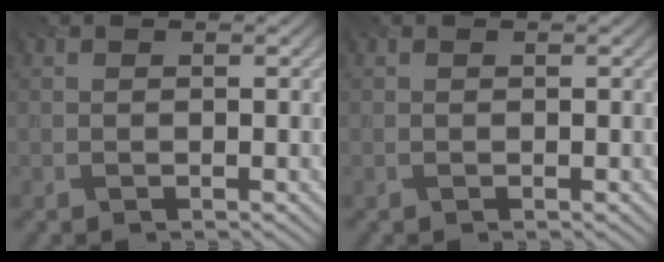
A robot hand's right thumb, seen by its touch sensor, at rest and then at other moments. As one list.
[{"total": 0.0}]